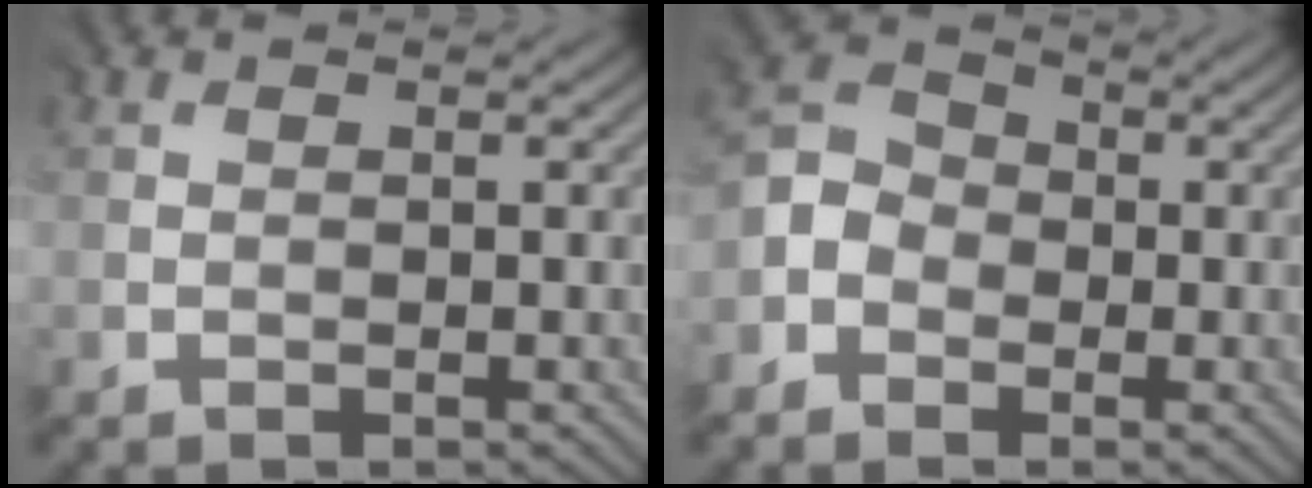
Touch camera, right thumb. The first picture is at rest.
{"total": 4.0, "force": [-2.2, 3.2, 1.1], "torque": [-0.034, 0.001, -0.054]}